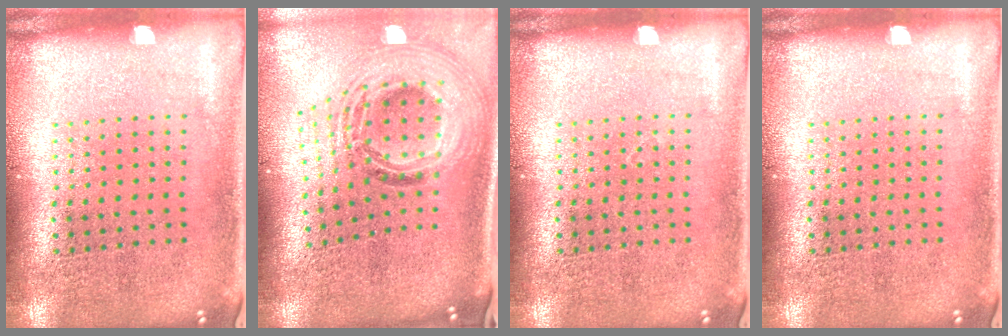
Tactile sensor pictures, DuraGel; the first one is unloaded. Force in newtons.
{"total": 2.2, "press": 1.6, "slide": 1.4}
{"total": 0.0}
{"total": 0.0}